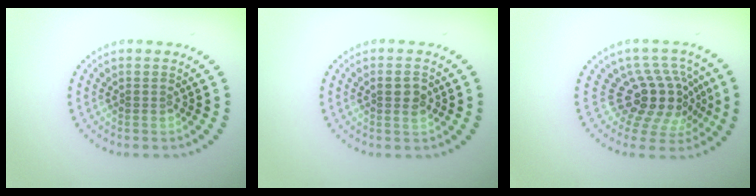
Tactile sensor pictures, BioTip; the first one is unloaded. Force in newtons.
{"total": 1.7, "press": 1.7, "slide": 0.3}
{"total": 5.0, "press": 3.6, "slide": 3.5}